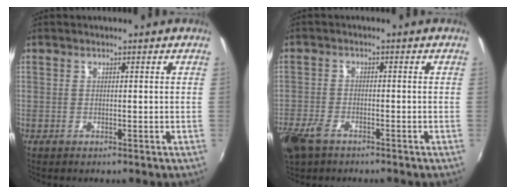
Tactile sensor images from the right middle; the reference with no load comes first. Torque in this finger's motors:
{"motor_torque": [1.07, -1.07, 0.33, 0.17]}